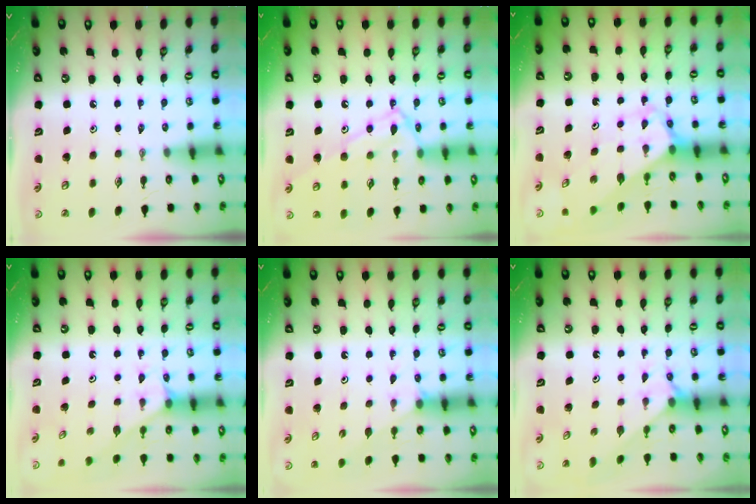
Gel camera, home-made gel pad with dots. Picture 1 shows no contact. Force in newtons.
{"total": 13.2, "press": 13.1, "slide": 0.9}
{"total": 3.6, "press": 3.6, "slide": 0.3}
{"total": 2.1, "press": 2.1, "slide": 0.4}
{"total": 2.9, "press": 2.9, "slide": 0.4}
{"total": 2.4, "press": 2.4, "slide": 0.2}